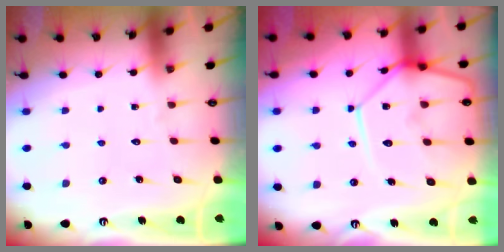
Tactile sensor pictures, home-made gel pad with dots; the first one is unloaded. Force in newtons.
{"total": 15.1, "press": 15.0, "slide": 1.3}